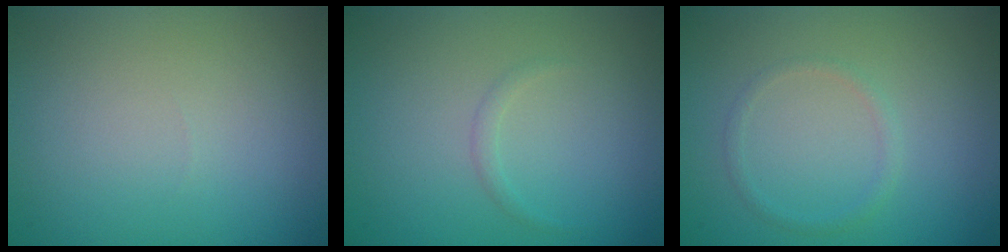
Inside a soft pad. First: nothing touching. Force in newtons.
{"total": 0.6, "press": 0.6, "slide": 0.1}
{"total": 1.0, "press": 0.9, "slide": 0.0}